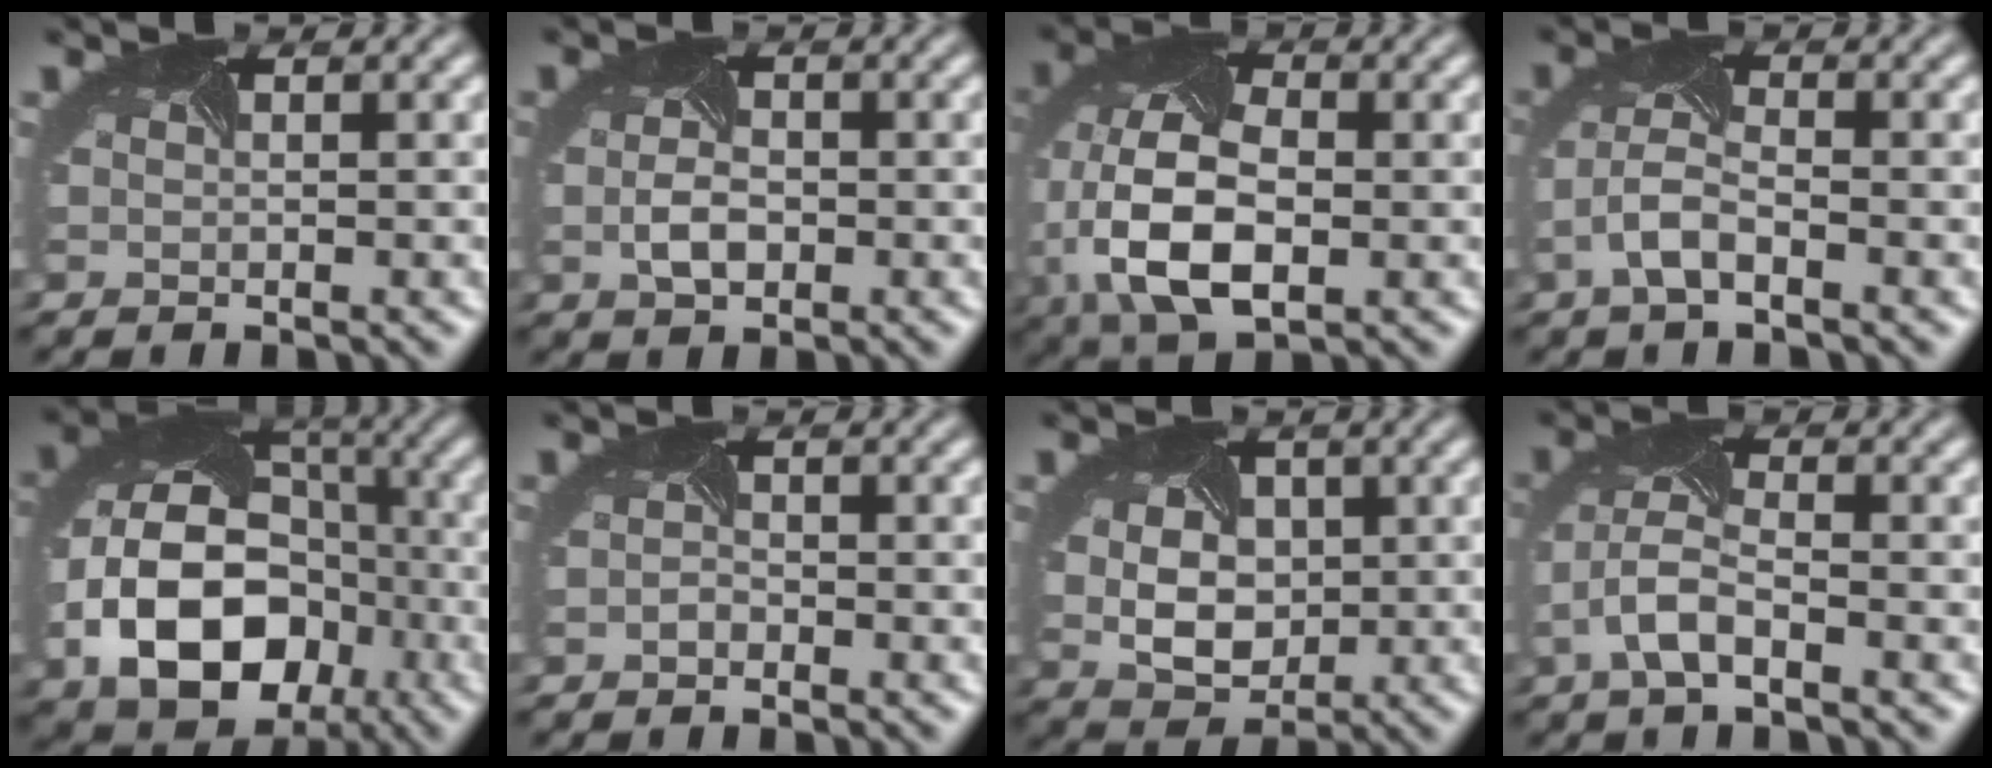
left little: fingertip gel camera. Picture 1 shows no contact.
{"total": 2.3, "force": [-0.6, 1.4, 1.7], "torque": [-0.044, -0.005, -0.010]}
{"total": 10.2, "force": [-1.9, 6.1, 8.0], "torque": [-0.190, -0.020, -0.033]}
{"total": 3.3, "force": [-1.7, 1.2, 2.6], "torque": [-0.067, 0.001, -0.037]}
{"total": 12.6, "force": [-3.6, 9.2, 7.8], "torque": [-0.156, -0.039, -0.052]}
{"total": 0.8, "force": [-0.8, 0.2, 0.0], "torque": [-0.008, -0.004, -0.014]}
{"total": 6.0, "force": [0.4, 4.6, 3.8], "torque": [-0.067, 0.001, 0.008]}
{"total": 4.0, "force": [-2.0, 1.4, 3.1], "torque": [-0.076, 0.002, -0.043]}